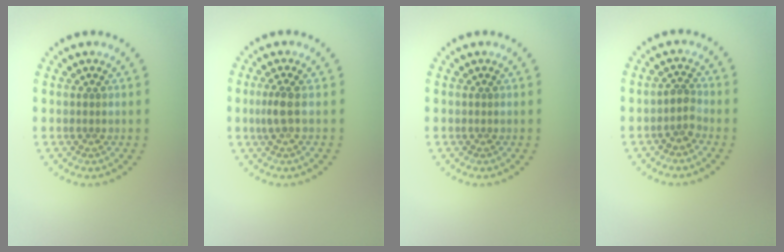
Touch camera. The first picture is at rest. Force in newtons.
{"total": 1.6, "press": 1.3, "slide": 1.0}
{"total": 0.0}
{"total": 1.7, "press": 1.3, "slide": 1.1}